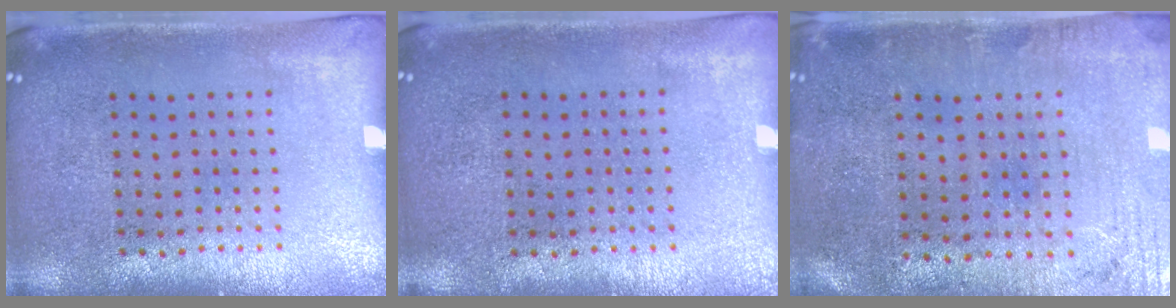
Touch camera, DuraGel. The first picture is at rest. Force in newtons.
{"total": 0.0}
{"total": 0.6, "press": 0.4, "slide": 0.5}